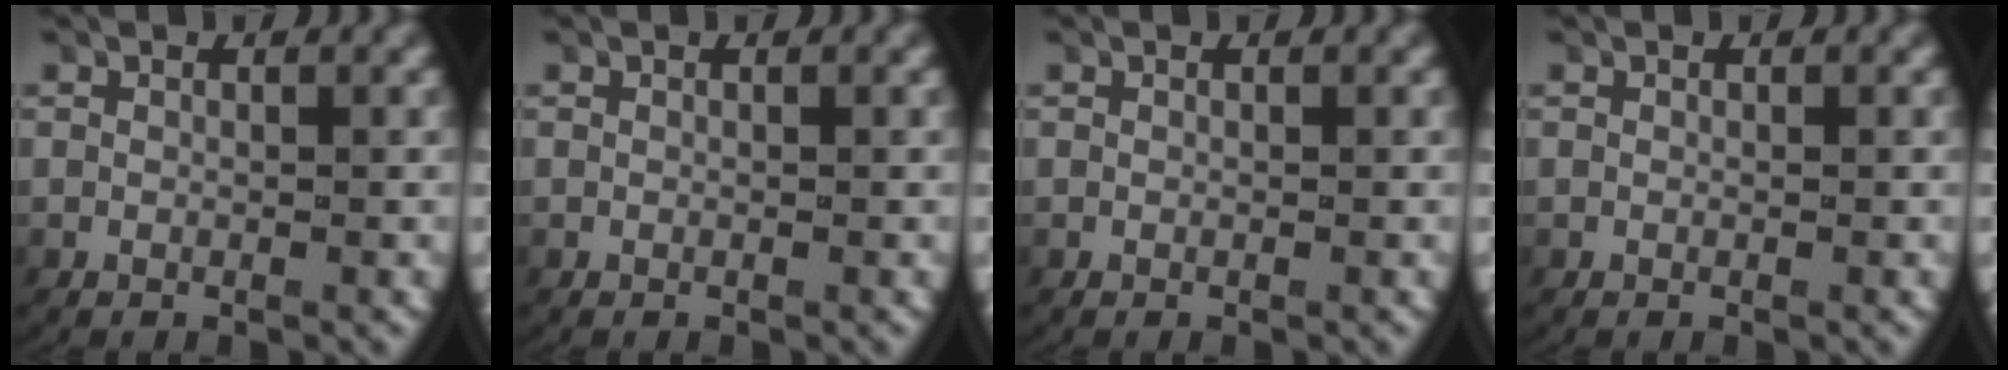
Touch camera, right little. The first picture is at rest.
{"total": 0.0}
{"total": 0.0}
{"total": 0.0}